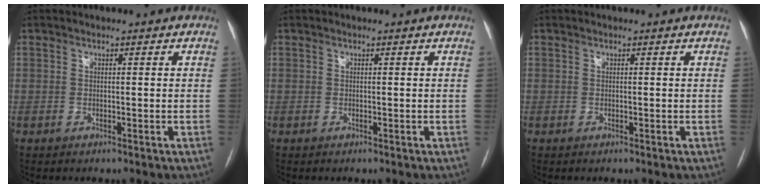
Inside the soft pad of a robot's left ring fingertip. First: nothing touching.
{"total": 0.0}
{"total": 0.0}